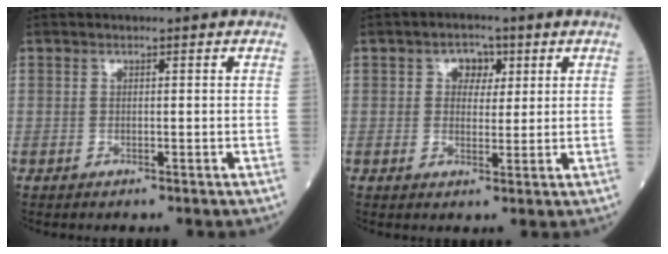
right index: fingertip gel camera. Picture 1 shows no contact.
{"total": 3.7, "force": [1.4, 2.7, 2.1], "torque": [-0.027, 0.009, 0.020]}